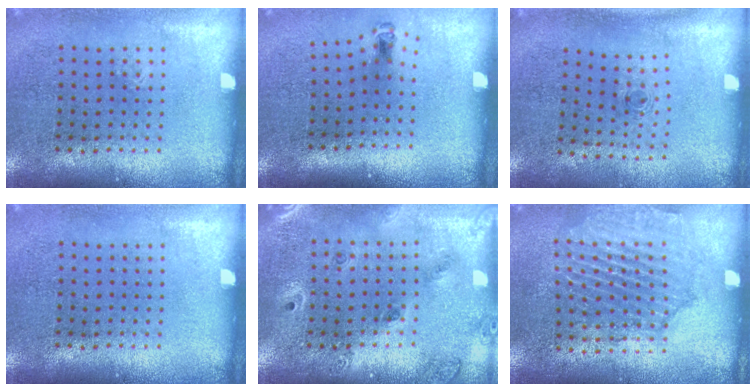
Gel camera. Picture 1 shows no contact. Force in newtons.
{"total": 0.6, "press": 0.3, "slide": 0.5}
{"total": 0.6, "press": 0.2, "slide": 0.6}
{"total": 0.0}
{"total": 1.5, "press": 1.3, "slide": 0.7}
{"total": 1.6, "press": 1.6, "slide": 0.2}